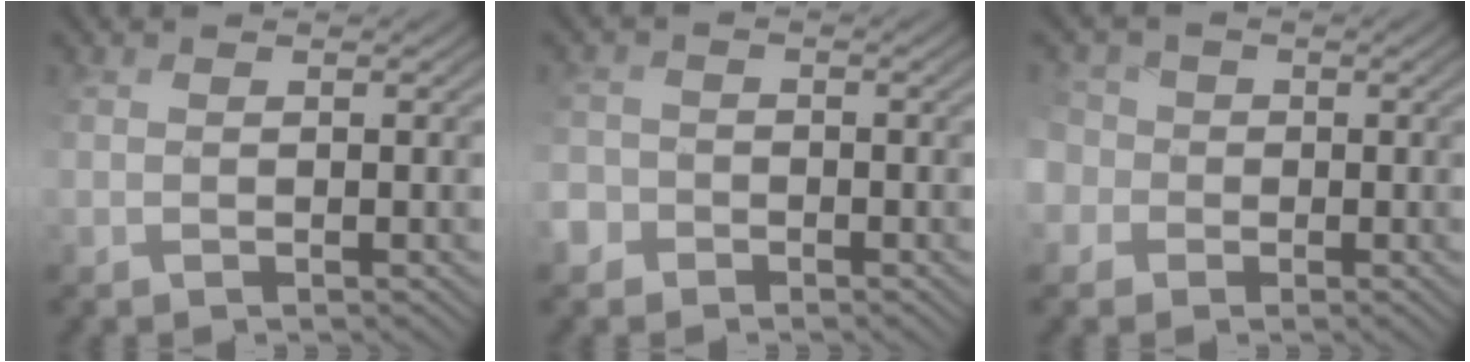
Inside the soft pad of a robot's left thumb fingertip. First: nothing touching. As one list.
[{"total": 2.3, "force": [-1.5, 1.8, 0.1], "torque": [-0.012, 0.004, -0.038]}, {"total": 5.2, "force": [-0.4, 4.9, 1.6], "torque": [-0.071, 0.006, -0.028]}]